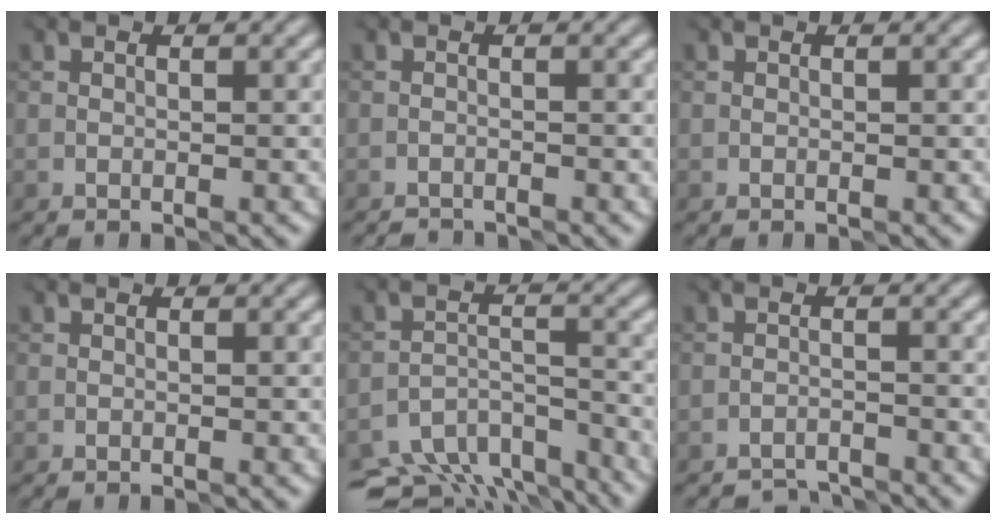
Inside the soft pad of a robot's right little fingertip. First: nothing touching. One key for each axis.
{"total": 1.7, "fx": -1.7, "fy": 0.1, "fz": 0.0, "tx": 0.001, "ty": -0.006, "tz": -0.037}
{"total": 0.0}
{"total": 0.0}
{"total": 10.3, "fx": -7.9, "fy": 4.9, "fz": 4.4, "tx": -0.070, "ty": 0.002, "tz": -0.108}
{"total": 3.2, "fx": -3.2, "fy": 0.4, "fz": 0.3, "tx": -0.002, "ty": -0.004, "tz": -0.060}